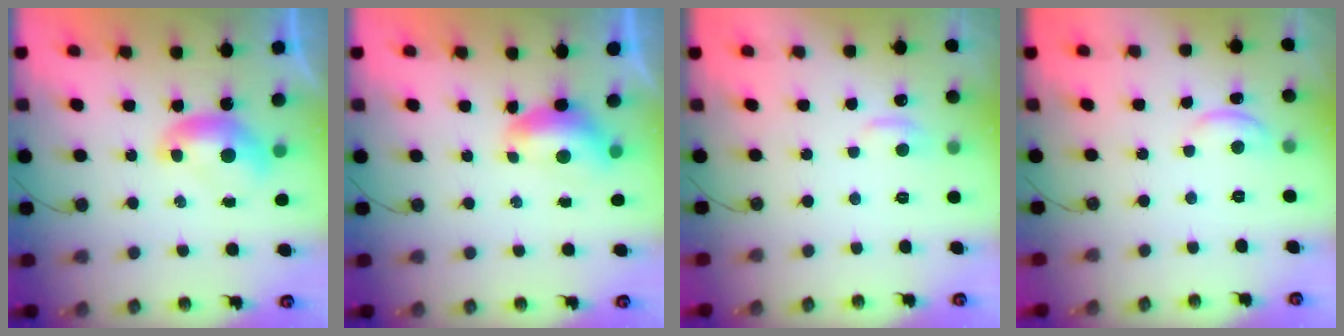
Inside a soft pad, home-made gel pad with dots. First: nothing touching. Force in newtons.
{"total": 0.0}
{"total": 1.0, "press": 0.7, "slide": 0.7}
{"total": 1.0, "press": 0.9, "slide": 0.5}